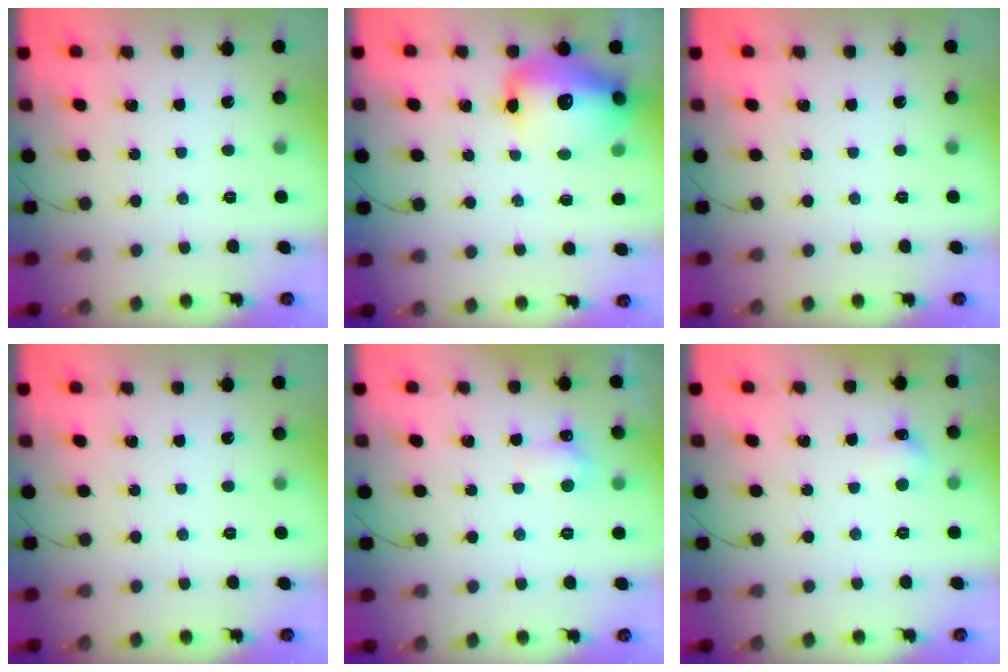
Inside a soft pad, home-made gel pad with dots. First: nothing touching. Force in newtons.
{"total": 16.3, "press": 15.6, "slide": 4.5}
{"total": 0.0}
{"total": 0.0}
{"total": 5.1, "press": 4.9, "slide": 1.3}
{"total": 5.1, "press": 5.0, "slide": 1.3}